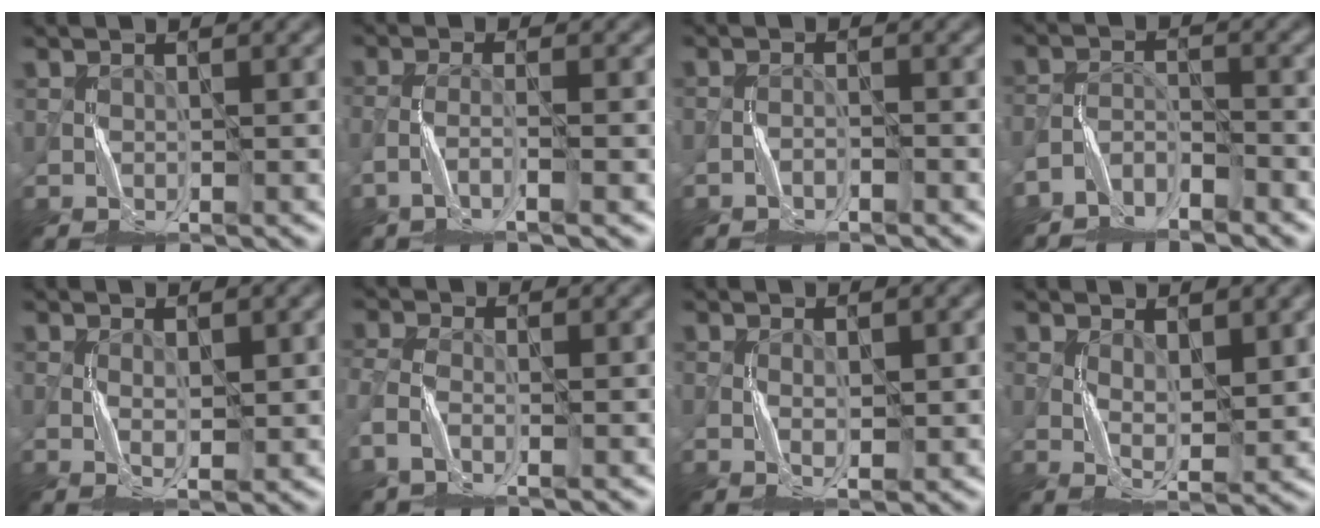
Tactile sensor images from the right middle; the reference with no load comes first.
{"total": 2.0, "force": [-1.6, 0.0, 1.2], "torque": [-0.023, 0.008, -0.042]}
{"total": 1.3, "force": [-1.3, 0.0, 0.0], "torque": [0.002, 0.009, -0.026]}
{"total": 3.1, "force": [-3.1, 0.5, -0.1], "torque": [0.000, 0.007, -0.066]}
{"total": 1.3, "force": [0.2, 0.5, 1.2], "torque": [-0.026, 0.001, 0.005]}
{"total": 2.6, "force": [-1.8, 0.9, 1.6], "torque": [-0.051, -0.001, -0.044]}
{"total": 1.1, "force": [0.0, 0.4, 1.0], "torque": [-0.022, 0.001, 0.001]}
{"total": 2.6, "force": [1.1, 1.2, 2.1], "torque": [-0.043, -0.002, 0.023]}